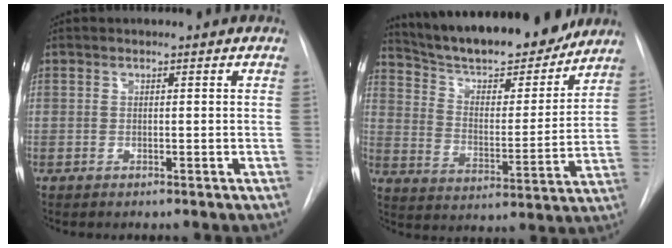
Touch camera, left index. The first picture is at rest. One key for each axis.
{"total": 21.3, "fx": 19.0, "fy": 4.4, "fz": 8.7, "tx": -0.141, "ty": -0.005, "tz": 0.286}